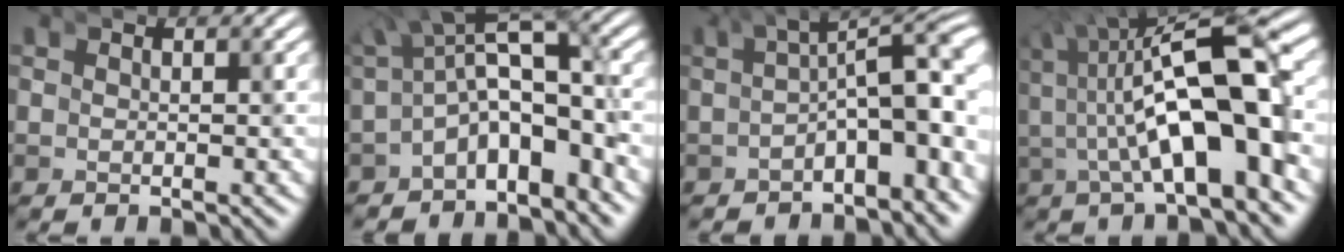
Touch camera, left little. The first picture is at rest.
{"total": 4.9, "force": [-1.9, 2.6, 3.7], "torque": [-0.083, -0.016, -0.031]}
{"total": 6.8, "force": [-1.5, 3.2, 5.8], "torque": [-0.073, -0.008, -0.028]}
{"total": 7.6, "force": [-3.3, 3.0, 6.1], "torque": [-0.116, -0.013, -0.049]}